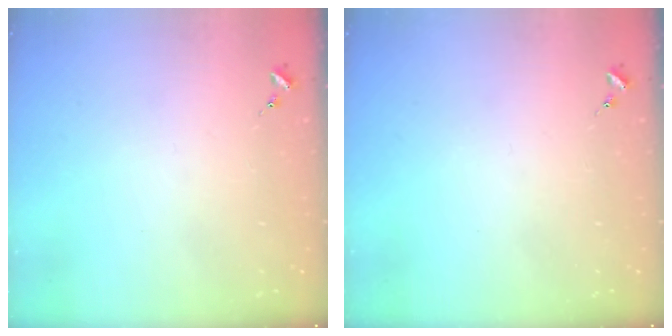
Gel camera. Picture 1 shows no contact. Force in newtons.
{"total": 0.0}